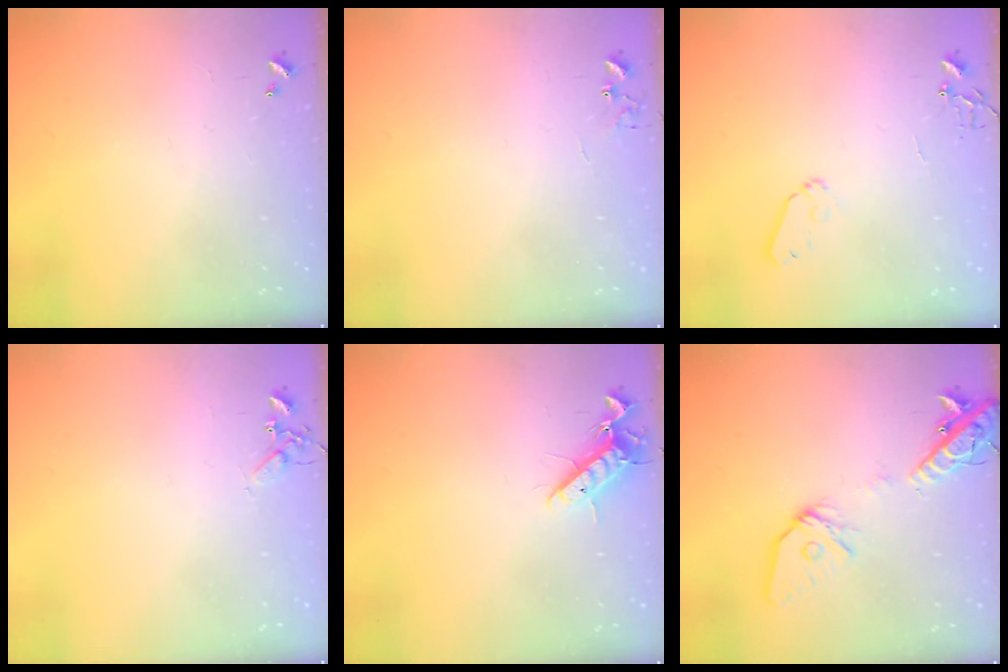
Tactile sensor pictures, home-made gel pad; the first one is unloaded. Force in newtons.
{"total": 5.9, "press": 5.9, "slide": 0.5}
{"total": 6.5, "press": 6.5, "slide": 0.6}
{"total": 4.7, "press": 4.6, "slide": 0.6}
{"total": 12.1, "press": 11.9, "slide": 2.0}
{"total": 15.2, "press": 14.9, "slide": 3.0}